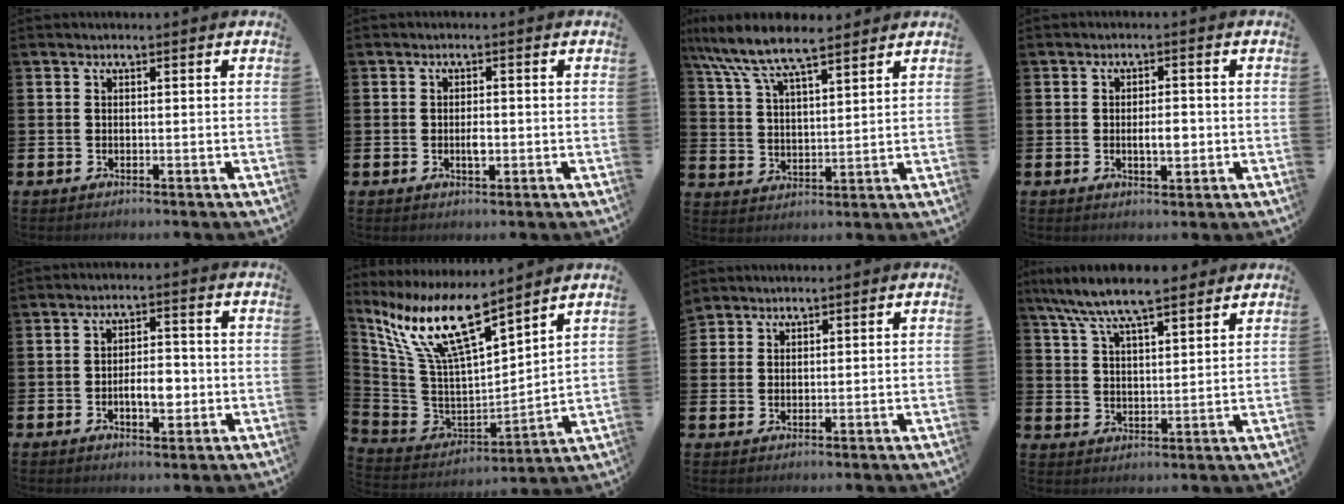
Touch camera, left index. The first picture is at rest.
{"total": 1.8, "force": [-0.4, 0.8, 1.6], "torque": [-0.021, -0.003, -0.010]}
{"total": 8.6, "force": [7.5, 1.8, 3.6], "torque": [-0.105, -0.026, 0.137]}
{"total": 2.7, "force": [-0.5, 1.2, 2.4], "torque": [-0.028, -0.005, -0.013]}
{"total": 4.3, "force": [-1.1, 2.0, 3.7], "torque": [-0.050, -0.001, -0.025]}
{"total": 12.3, "force": [9.1, 2.8, 7.9], "torque": [-0.199, -0.056, 0.157]}
{"total": 2.5, "force": [2.4, 0.8, -0.2], "torque": [0.006, -0.010, 0.045]}
{"total": 8.2, "force": [7.5, 1.2, 3.1], "torque": [-0.090, -0.026, 0.137]}